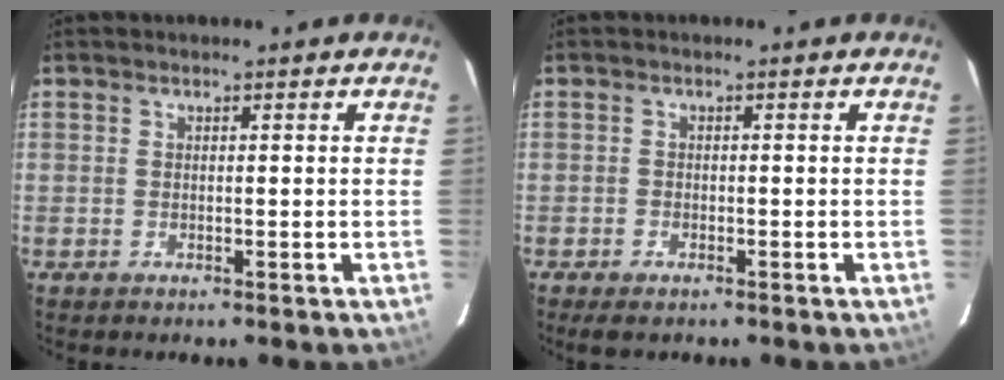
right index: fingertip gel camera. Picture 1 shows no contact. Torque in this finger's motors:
{"motor_torque": [0.04, -0.01, -0.01, -0.01]}